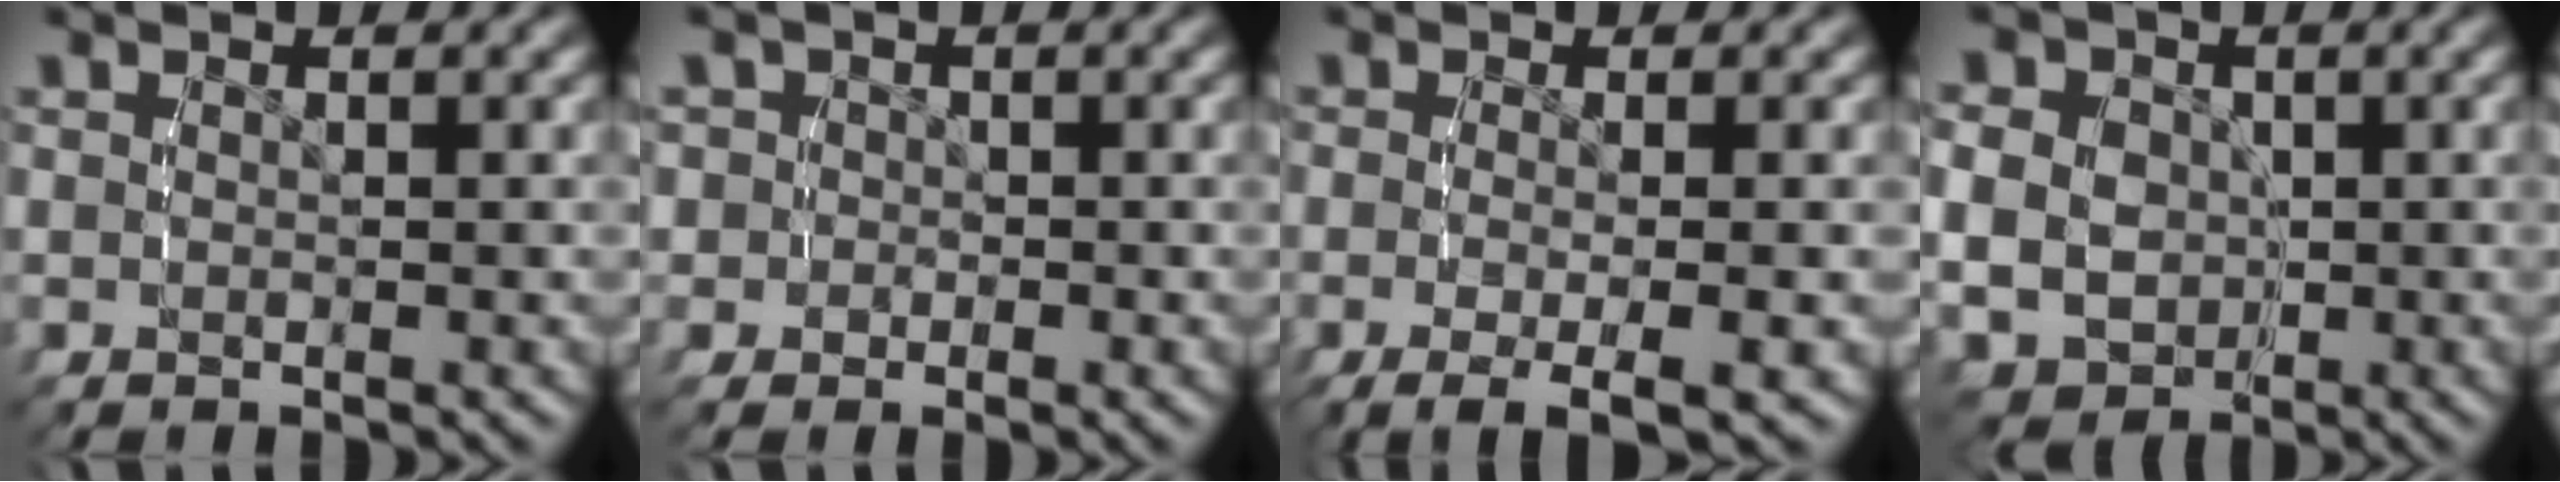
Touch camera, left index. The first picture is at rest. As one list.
[{"total": 3.1, "force": [-0.3, 3.1, 0.3], "torque": [-0.017, -0.005, -0.013]}, {"total": 5.1, "force": [-2.9, 1.5, 3.9], "torque": [-0.072, -0.025, -0.032]}, {"total": 9.6, "force": [-0.6, 8.6, 4.2], "torque": [-0.093, -0.043, -0.001]}]